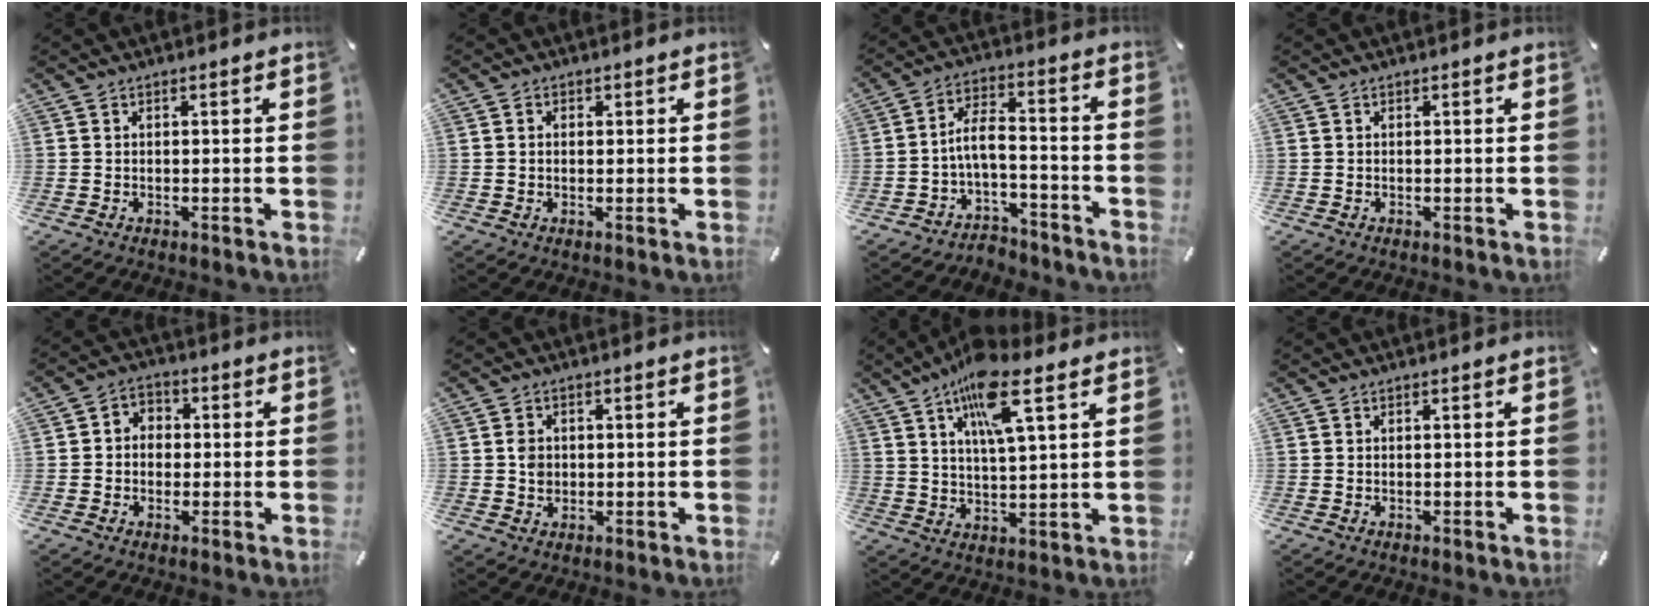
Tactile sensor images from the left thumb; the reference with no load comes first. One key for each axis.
{"total": 1.3, "fx": 0.1, "fy": 1.1, "fz": 0.7, "tx": -0.014, "ty": 0.007, "tz": -0.001}
{"total": 7.4, "fx": -2.5, "fy": 4.4, "fz": 5.4, "tx": -0.106, "ty": 0.012, "tz": -0.046}
{"total": 0.0}
{"total": 4.3, "fx": -1.3, "fy": 3.8, "fz": 1.3, "tx": -0.018, "ty": 0.015, "tz": -0.027}
{"total": 3.2, "fx": 0.0, "fy": 2.9, "fz": 1.4, "tx": -0.021, "ty": 0.004, "tz": -0.003}
{"total": 12.9, "fx": 7.3, "fy": 3.3, "fz": 10.1, "tx": -0.177, "ty": -0.018, "tz": 0.122}
{"total": 0.0}